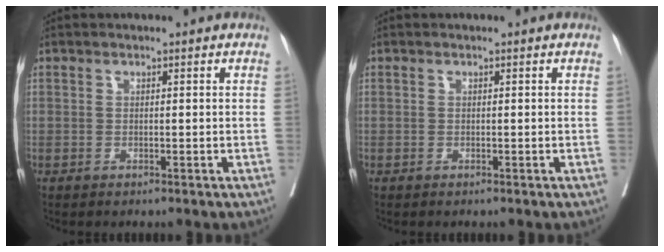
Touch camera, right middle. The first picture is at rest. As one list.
[{"total": 0.0}]